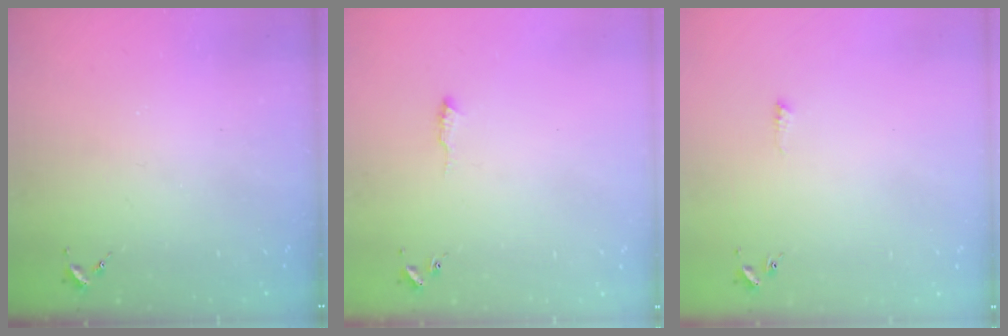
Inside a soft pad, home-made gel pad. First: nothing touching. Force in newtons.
{"total": 5.0, "press": 4.9, "slide": 0.6}
{"total": 4.8, "press": 4.7, "slide": 0.7}